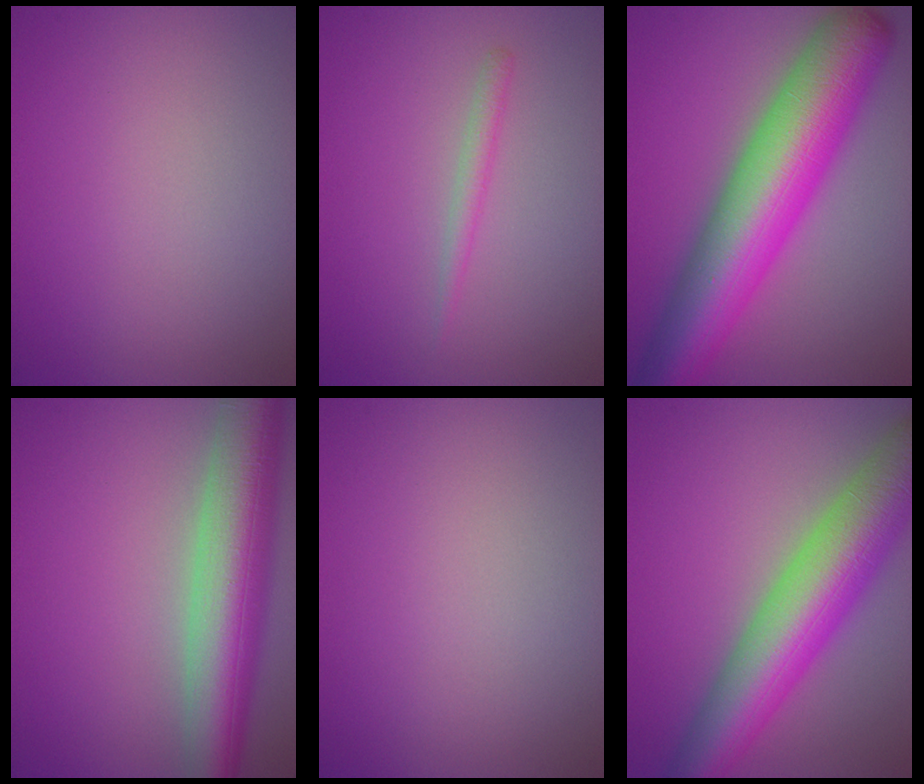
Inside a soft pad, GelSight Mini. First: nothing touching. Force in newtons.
{"total": 1.2, "press": 1.2, "slide": 0.0}
{"total": 12.5, "press": 12.5, "slide": 0.2}
{"total": 9.3, "press": 9.3, "slide": 0.4}
{"total": 0.0}
{"total": 10.4, "press": 10.4, "slide": 0.3}